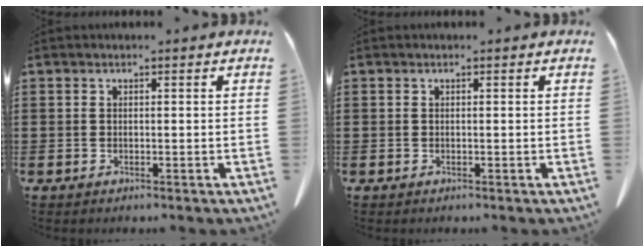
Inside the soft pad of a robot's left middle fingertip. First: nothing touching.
{"total": 0.0}